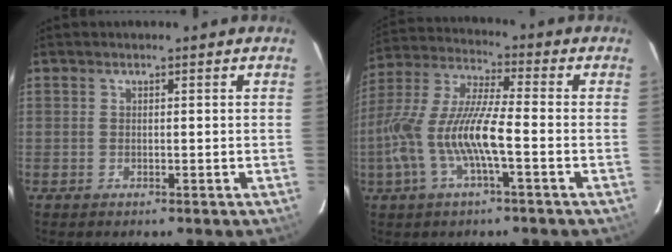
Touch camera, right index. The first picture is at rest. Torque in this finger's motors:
{"motor_torque": [1.45, -0.69, 1.05, 0.21]}